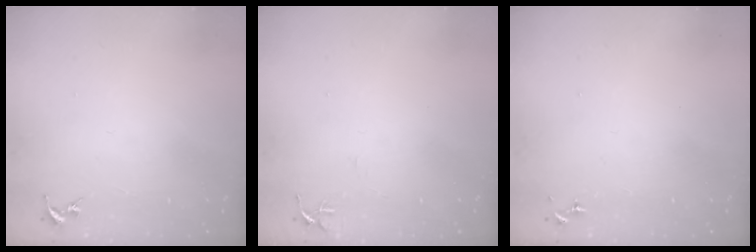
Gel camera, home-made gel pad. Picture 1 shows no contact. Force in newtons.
{"total": 5.6, "press": 5.6, "slide": 0.5}
{"total": 0.0}